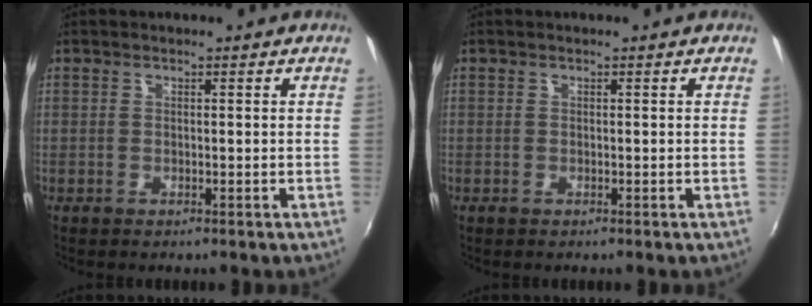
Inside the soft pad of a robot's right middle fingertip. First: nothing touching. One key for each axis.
{"total": 0.0}